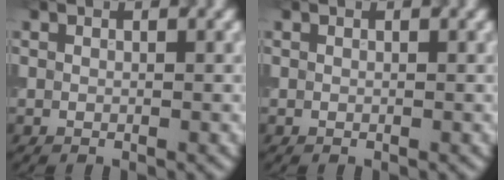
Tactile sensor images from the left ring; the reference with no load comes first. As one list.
[{"total": 0.0}]